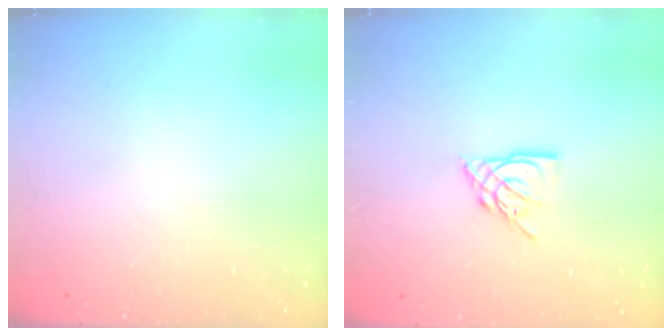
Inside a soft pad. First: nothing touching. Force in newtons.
{"total": 6.1, "press": 6.1, "slide": 0.4}